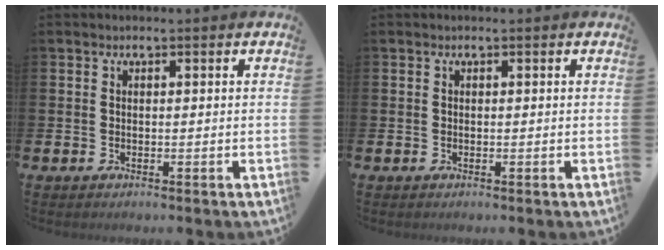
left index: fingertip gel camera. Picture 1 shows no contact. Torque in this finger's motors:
{"motor_torque": [-0.11, -0.05, -0.07, -0.01]}